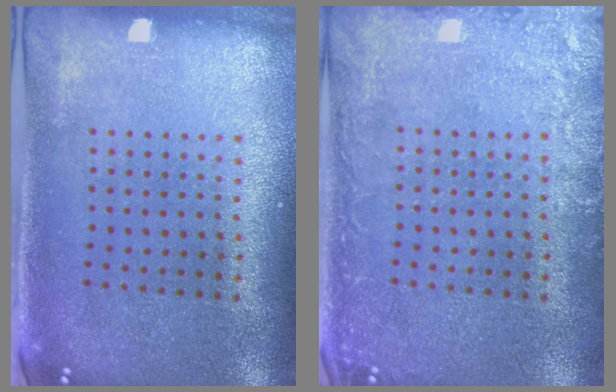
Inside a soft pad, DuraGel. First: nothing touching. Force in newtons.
{"total": 2.6, "press": 2.6, "slide": 0.3}